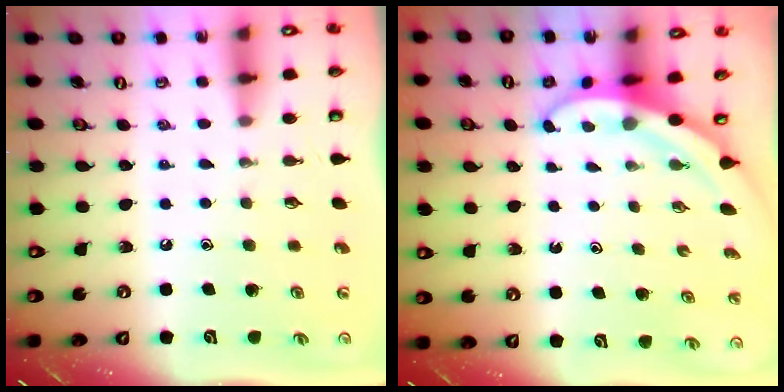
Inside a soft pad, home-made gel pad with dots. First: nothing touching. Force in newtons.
{"total": 3.2, "press": 3.2, "slide": 0.1}